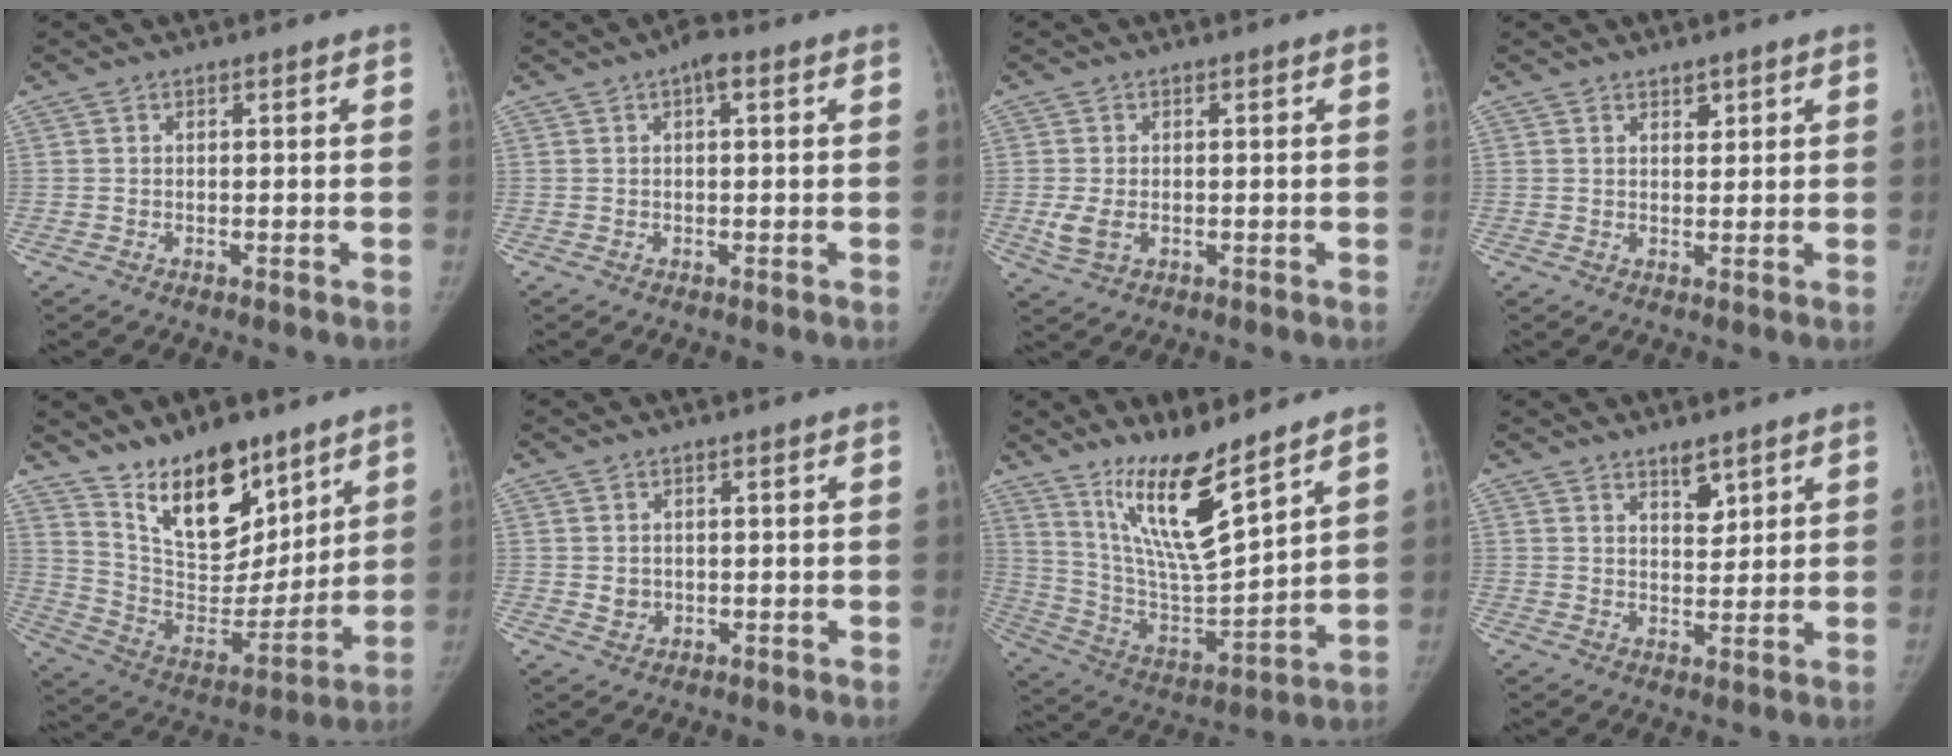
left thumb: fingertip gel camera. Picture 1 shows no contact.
{"total": 2.9, "force": [1.2, 1.2, 2.4], "torque": [-0.033, 0.006, 0.012]}
{"total": 3.9, "force": [-0.6, 2.6, 2.9], "torque": [-0.065, -0.008, -0.006]}
{"total": 1.9, "force": [1.3, 1.1, 0.8], "torque": [0.000, -0.008, 0.020]}
{"total": 20.3, "force": [13.8, 9.8, 11.2], "torque": [-0.134, -0.088, 0.246]}
{"total": 2.3, "force": [0.2, 2.1, 1.0], "torque": [-0.009, -0.002, 0.010]}
{"total": 17.1, "force": [11.8, 3.1, 11.9], "torque": [-0.193, -0.082, 0.232]}
{"total": 4.1, "force": [2.9, 1.8, 2.4], "torque": [-0.021, -0.023, 0.049]}